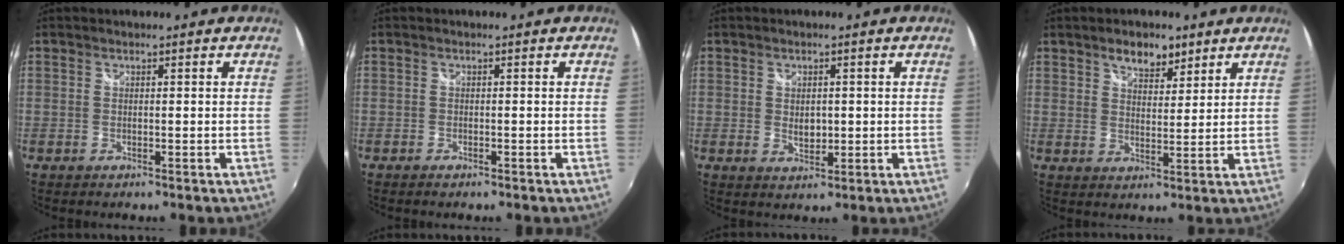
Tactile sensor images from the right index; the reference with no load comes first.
{"total": 1.0, "force": [-0.8, 0.4, 0.3], "torque": [-0.009, -0.003, -0.015]}
{"total": 3.3, "force": [0.0, 2.3, 2.3], "torque": [-0.035, -0.003, 0.003]}
{"total": 5.9, "force": [4.0, 2.9, 3.2], "torque": [-0.044, 0.005, 0.066]}